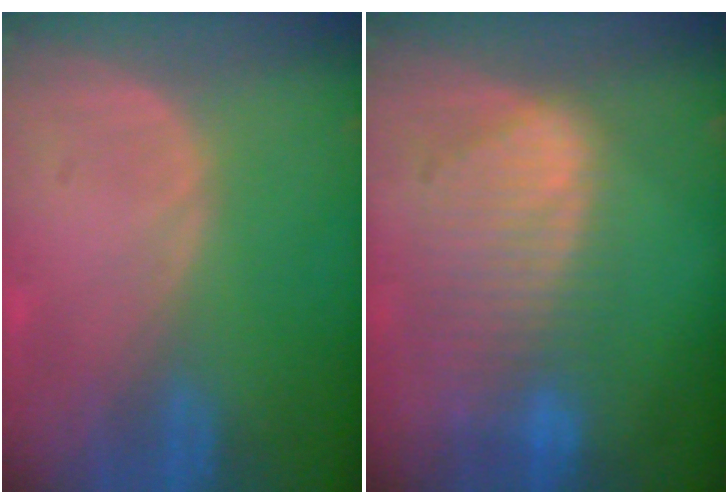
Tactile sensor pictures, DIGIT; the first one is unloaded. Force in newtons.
{"total": 9.2, "press": 8.1, "slide": 4.4}